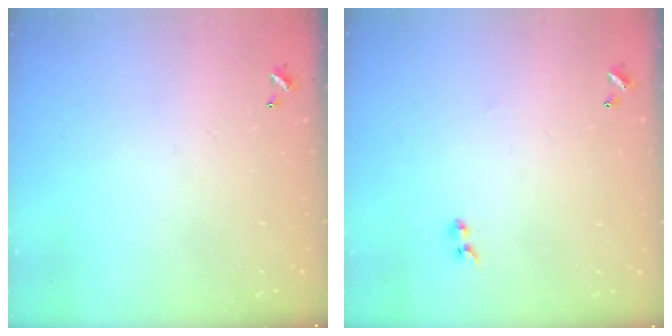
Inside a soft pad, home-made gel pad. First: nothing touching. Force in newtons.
{"total": 2.0, "press": 1.7, "slide": 1.0}